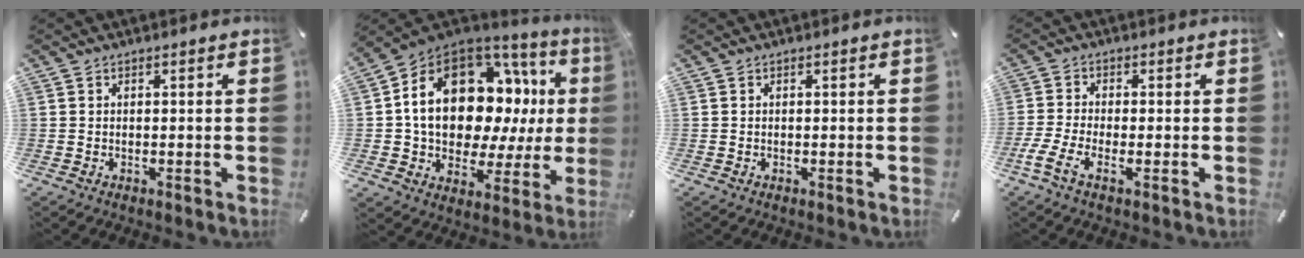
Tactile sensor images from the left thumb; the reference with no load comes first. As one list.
[{"total": 19.5, "force": [5.5, 12.5, 13.9], "torque": [-0.236, -0.045, 0.097]}, {"total": 0.0}, {"total": 4.8, "force": [-2.0, 2.1, 3.9], "torque": [-0.098, -0.008, -0.042]}]